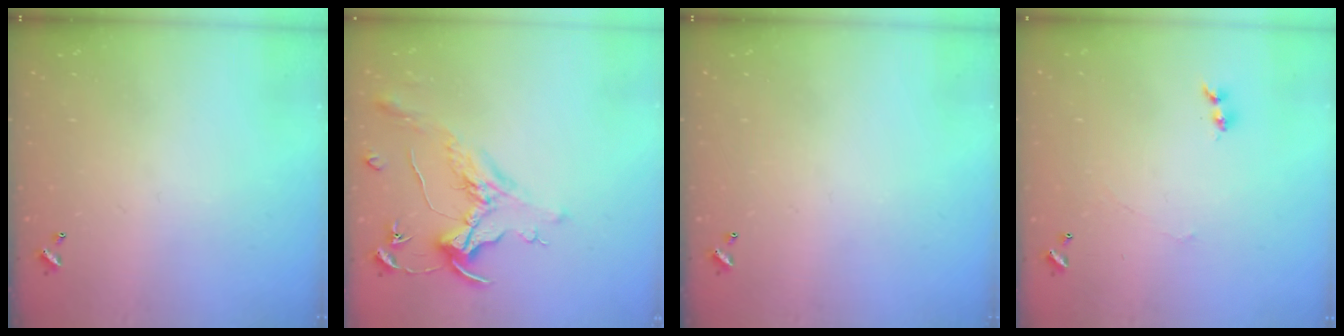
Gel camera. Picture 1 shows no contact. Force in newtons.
{"total": 1.6, "press": 1.4, "slide": 0.7}
{"total": 0.0}
{"total": 1.2, "press": 1.1, "slide": 0.3}